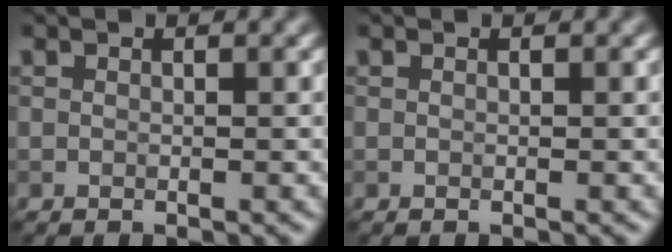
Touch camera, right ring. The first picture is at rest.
{"total": 0.0}